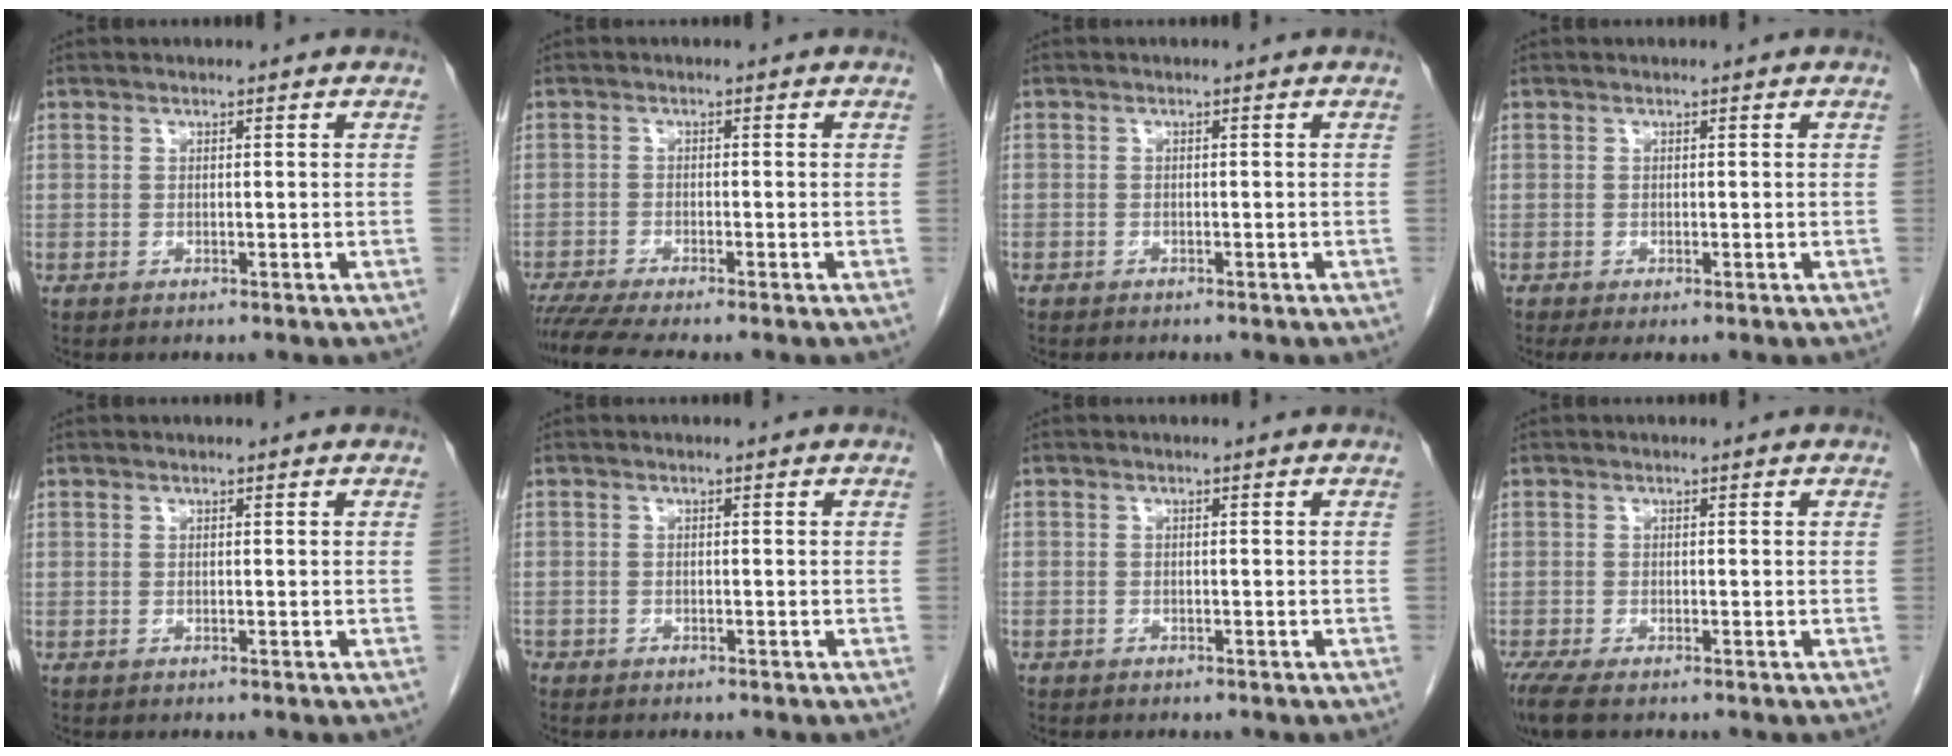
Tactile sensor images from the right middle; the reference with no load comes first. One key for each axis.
{"total": 5.9, "fx": -5.0, "fy": -0.4, "fz": 3.0, "tx": -0.047, "ty": -0.014, "tz": -0.085}
{"total": 0.6, "fx": -0.4, "fy": 0.4, "fz": 0.1, "tx": -0.004, "ty": 0.002, "tz": -0.007}
{"total": 1.7, "fx": -1.1, "fy": 0.5, "fz": 1.3, "tx": -0.017, "ty": -0.007, "tz": -0.016}
{"total": 0.0}
{"total": 1.5, "fx": -1.3, "fy": 0.7, "fz": 0.4, "tx": -0.007, "ty": -0.001, "tz": -0.018}
{"total": 0.9, "fx": -0.7, "fy": 0.5, "fz": 0.1, "tx": -0.005, "ty": 0.001, "tz": -0.010}
{"total": 4.6, "fx": -3.4, "fy": 1.1, "fz": 2.9, "tx": -0.058, "ty": -0.015, "tz": -0.058}